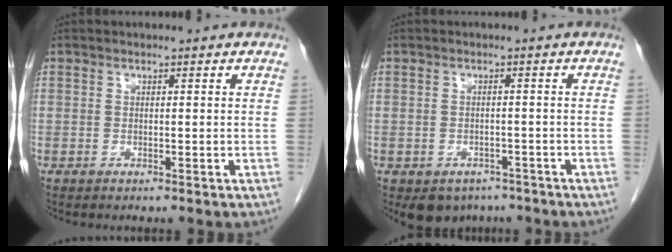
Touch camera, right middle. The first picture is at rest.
{"total": 5.1, "force": [-3.7, 3.3, 1.1], "torque": [-0.009, 0.005, -0.046]}